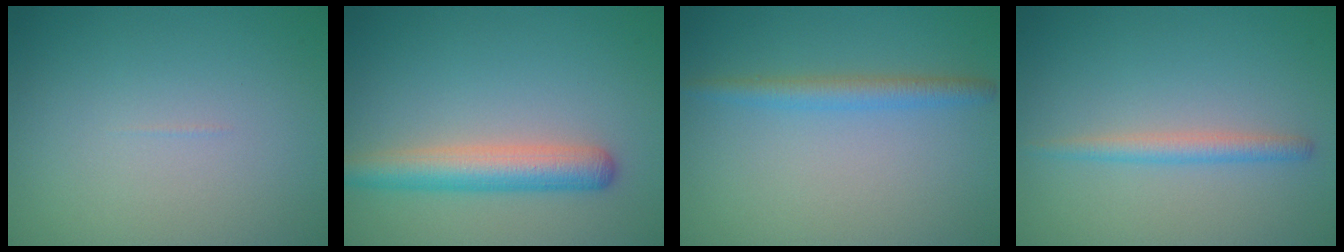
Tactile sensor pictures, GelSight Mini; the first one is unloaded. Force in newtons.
{"total": 4.1, "press": 4.1, "slide": 0.1}
{"total": 2.1, "press": 2.1, "slide": 0.2}
{"total": 1.8, "press": 1.8, "slide": 0.1}